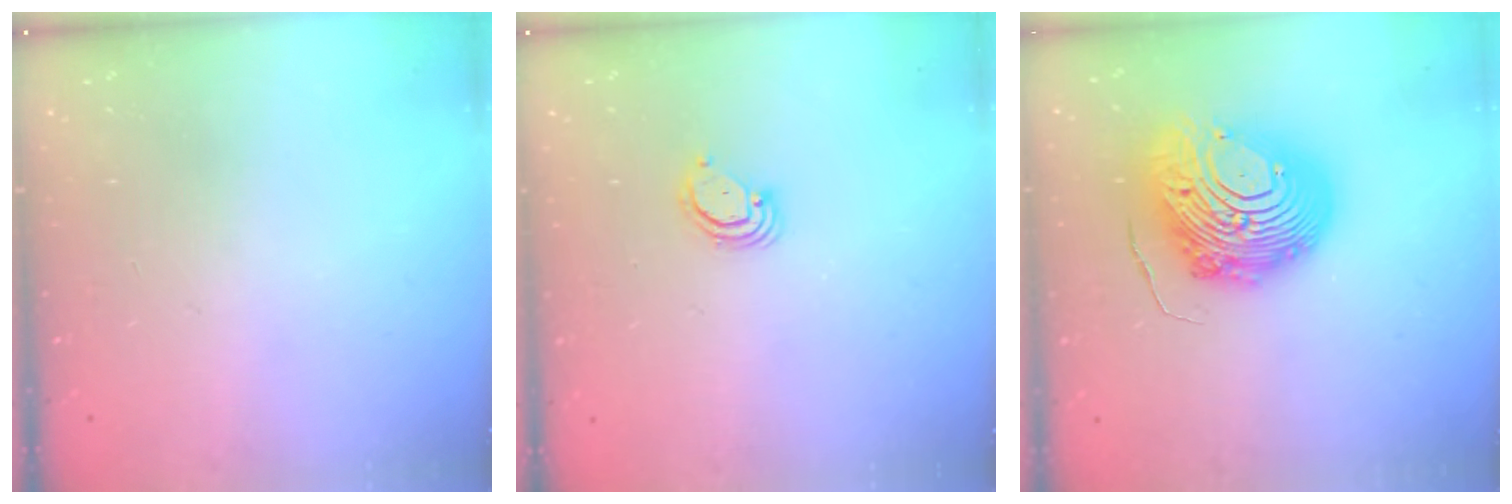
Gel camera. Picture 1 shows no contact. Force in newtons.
{"total": 2.8, "press": 2.8, "slide": 0.3}
{"total": 16.1, "press": 16.0, "slide": 1.8}